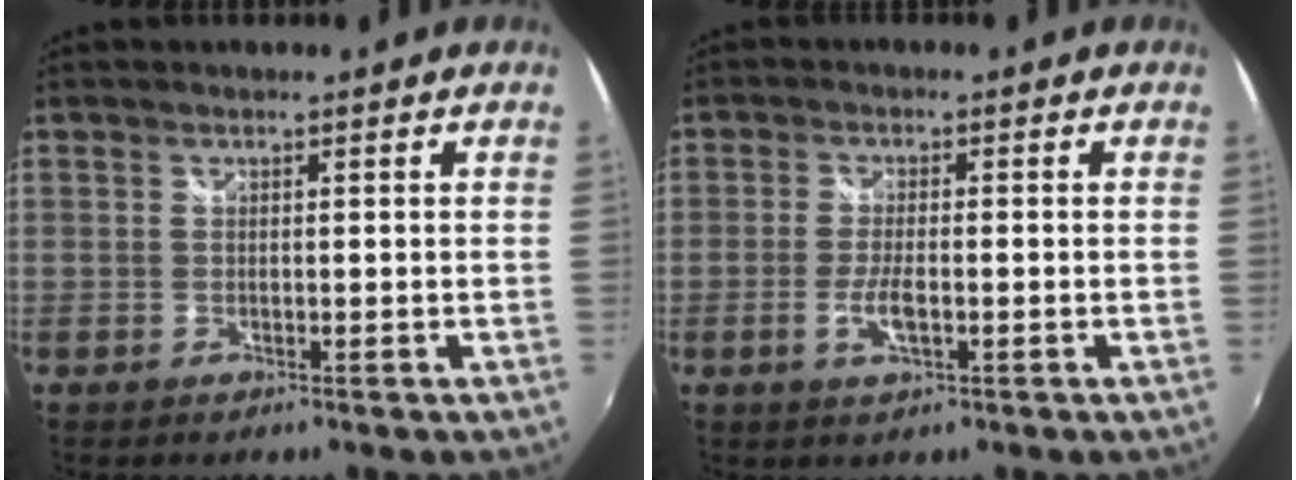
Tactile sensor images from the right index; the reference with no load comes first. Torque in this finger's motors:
{"motor_torque": [0.58, -0.07, 0.31, 0.08]}